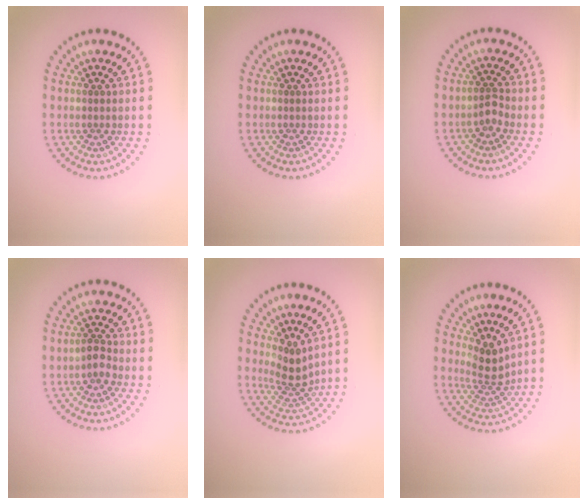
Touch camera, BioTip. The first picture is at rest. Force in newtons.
{"total": 0.0}
{"total": 1.4, "press": 1.1, "slide": 0.8}
{"total": 1.6, "press": 1.4, "slide": 0.8}
{"total": 2.5, "press": 1.8, "slide": 1.8}
{"total": 2.5, "press": 1.8, "slide": 1.8}